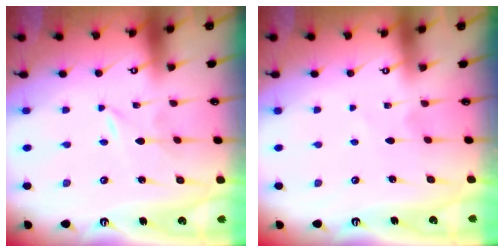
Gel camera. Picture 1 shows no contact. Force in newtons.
{"total": 2.3, "press": 2.3, "slide": 0.3}